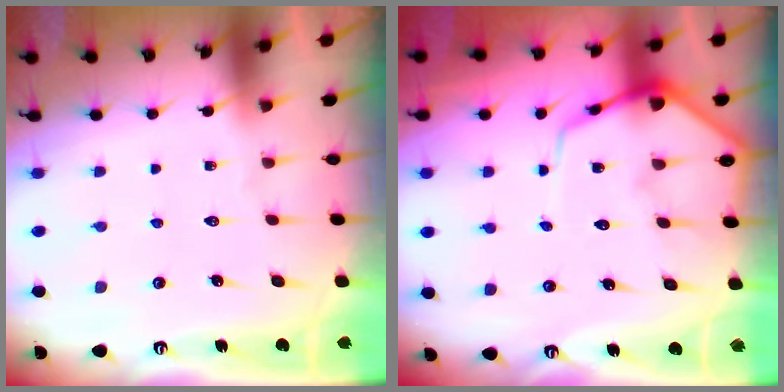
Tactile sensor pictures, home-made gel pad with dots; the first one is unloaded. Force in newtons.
{"total": 8.5, "press": 8.5, "slide": 0.8}